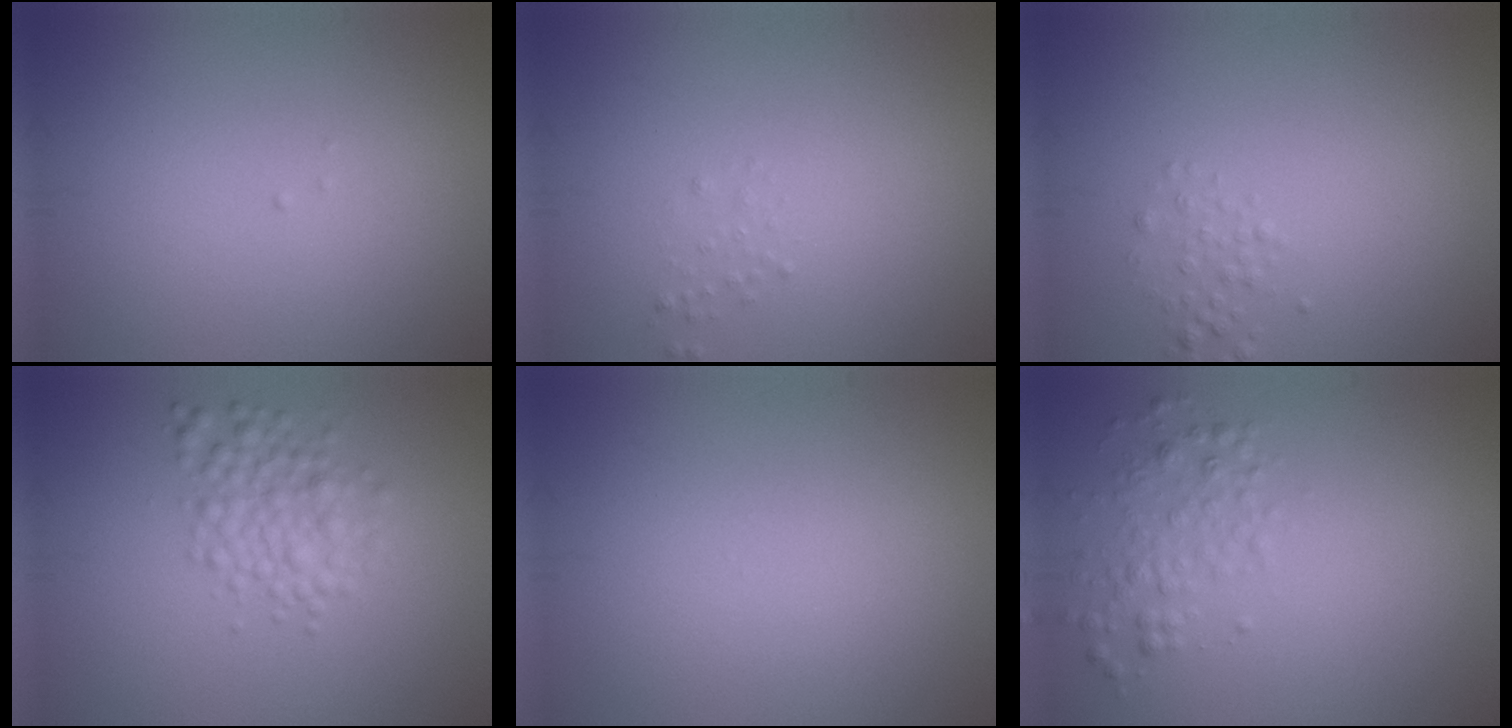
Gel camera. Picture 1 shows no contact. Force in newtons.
{"total": 0.6, "press": 0.6, "slide": 0.0}
{"total": 1.2, "press": 1.2, "slide": 0.1}
{"total": 3.3, "press": 3.3, "slide": 0.1}
{"total": 0.0}
{"total": 2.2, "press": 2.2, "slide": 0.1}